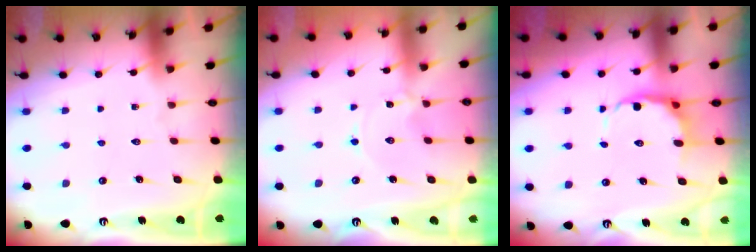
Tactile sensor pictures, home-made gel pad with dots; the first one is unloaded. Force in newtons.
{"total": 0.0}
{"total": 6.8, "press": 6.3, "slide": 2.6}